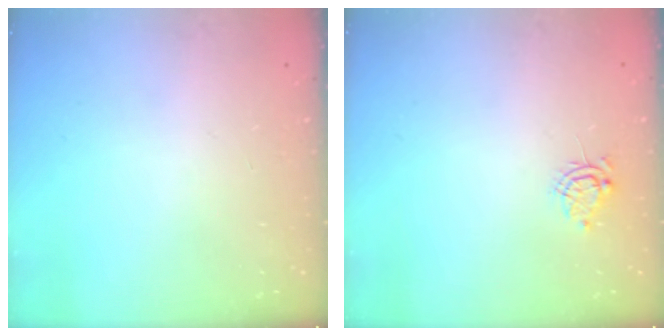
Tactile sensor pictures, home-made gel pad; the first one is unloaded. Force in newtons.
{"total": 6.1, "press": 6.0, "slide": 1.0}